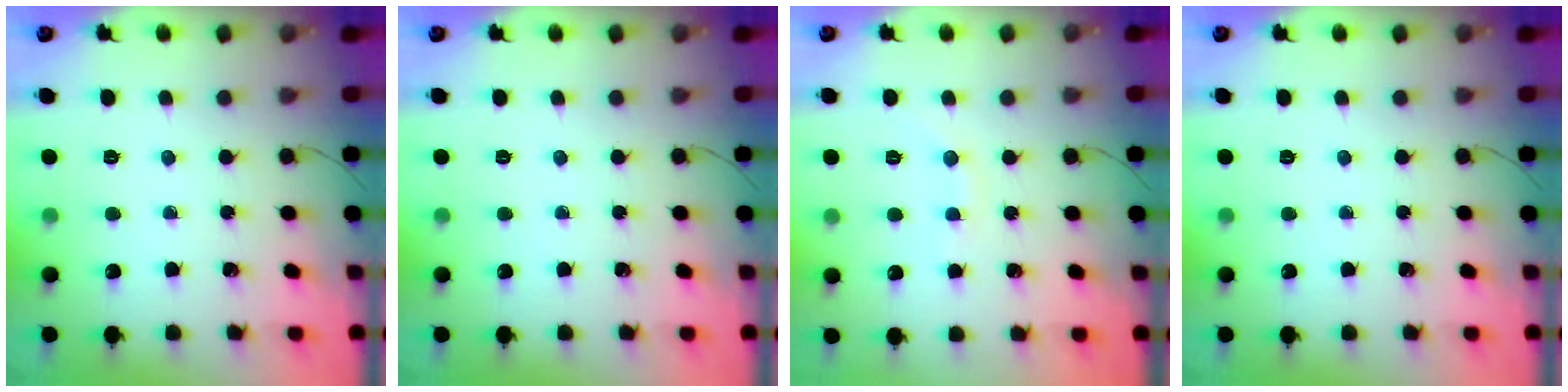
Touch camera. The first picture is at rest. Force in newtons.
{"total": 0.0}
{"total": 4.8, "press": 4.7, "slide": 1.3}
{"total": 0.0}